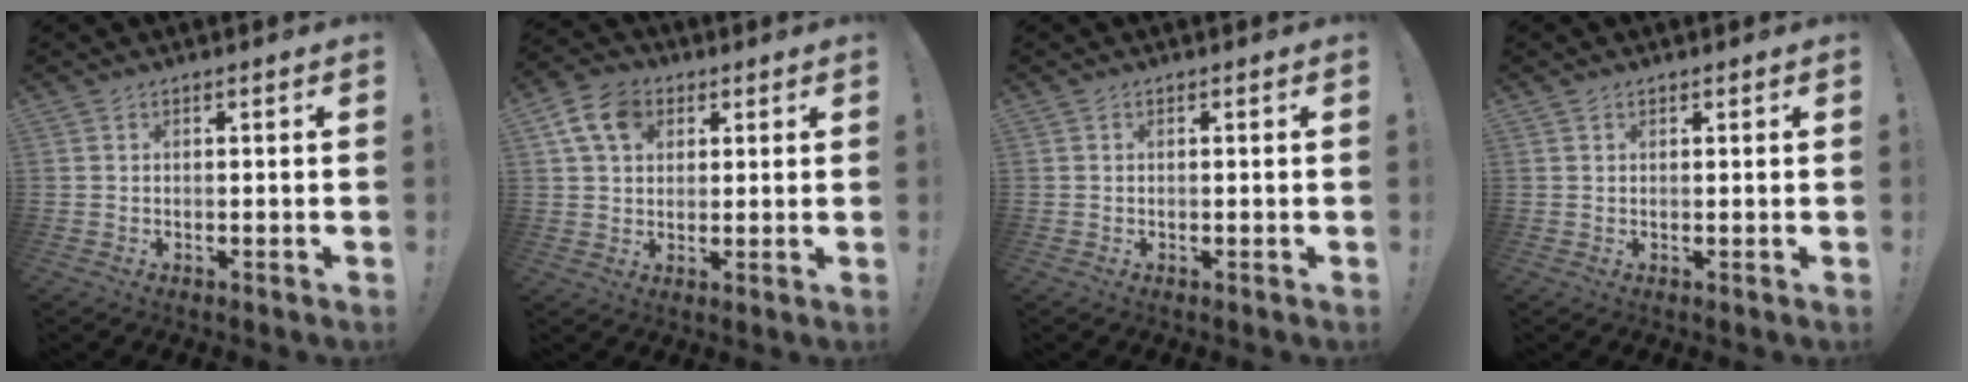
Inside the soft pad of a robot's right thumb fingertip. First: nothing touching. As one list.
[{"total": 10.6, "force": [4.2, 8.0, 5.6], "torque": [-0.088, -0.001, 0.083]}, {"total": 0.0}, {"total": 0.6, "force": [0.4, 0.4, 0.1], "torque": [-0.002, 0.000, 0.008]}]